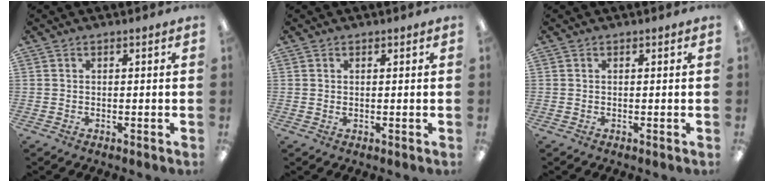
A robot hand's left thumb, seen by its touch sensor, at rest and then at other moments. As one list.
[{"total": 0.7, "force": [0.4, 0.5, 0.2], "torque": [0.003, -0.002, 0.006]}, {"total": 0.0}]